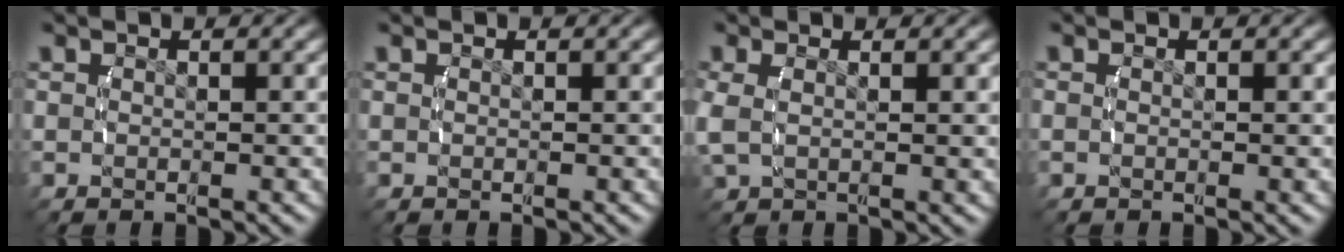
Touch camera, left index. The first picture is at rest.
{"total": 0.0}
{"total": 2.3, "force": [0.6, 1.1, 1.9], "torque": [-0.056, -0.008, 0.021]}
{"total": 0.8, "force": [-0.1, 0.5, 0.6], "torque": [-0.014, -0.002, -0.005]}